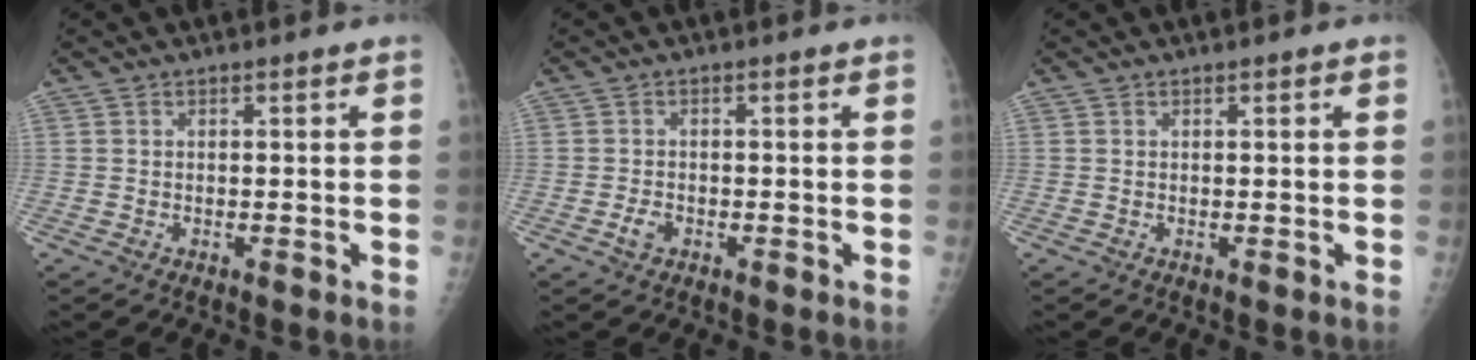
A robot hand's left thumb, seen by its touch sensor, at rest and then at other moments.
{"total": 1.7, "force": [-0.7, 1.1, 1.1], "torque": [-0.021, 0.003, -0.013]}
{"total": 0.7, "force": [0.4, 0.1, 0.6], "torque": [-0.008, 0.001, 0.005]}